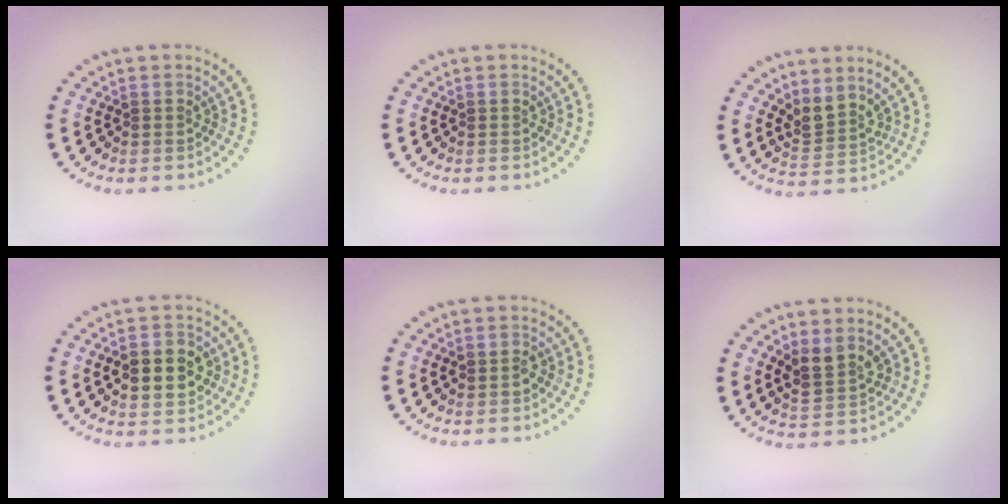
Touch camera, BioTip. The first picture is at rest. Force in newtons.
{"total": 0.0}
{"total": 2.6, "press": 1.8, "slide": 1.9}
{"total": 4.7, "press": 4.7, "slide": 0.2}
{"total": 0.8, "press": 0.8, "slide": 0.1}
{"total": 2.6, "press": 2.4, "slide": 1.1}